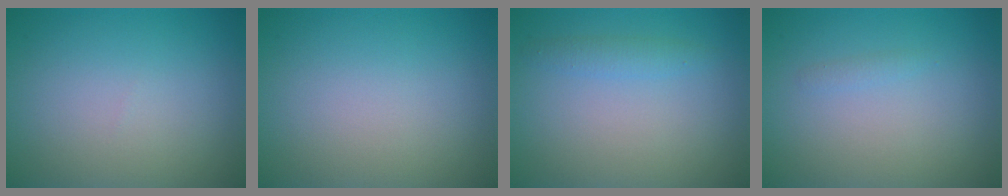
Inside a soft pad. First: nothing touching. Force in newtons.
{"total": 0.0}
{"total": 1.3, "press": 1.3, "slide": 0.0}
{"total": 0.6, "press": 0.6, "slide": 0.0}